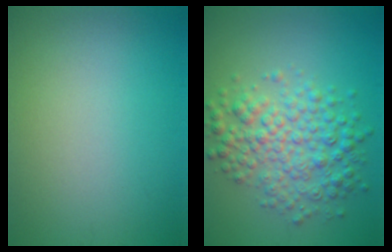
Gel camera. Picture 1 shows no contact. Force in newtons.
{"total": 5.6, "press": 5.6, "slide": 0.0}